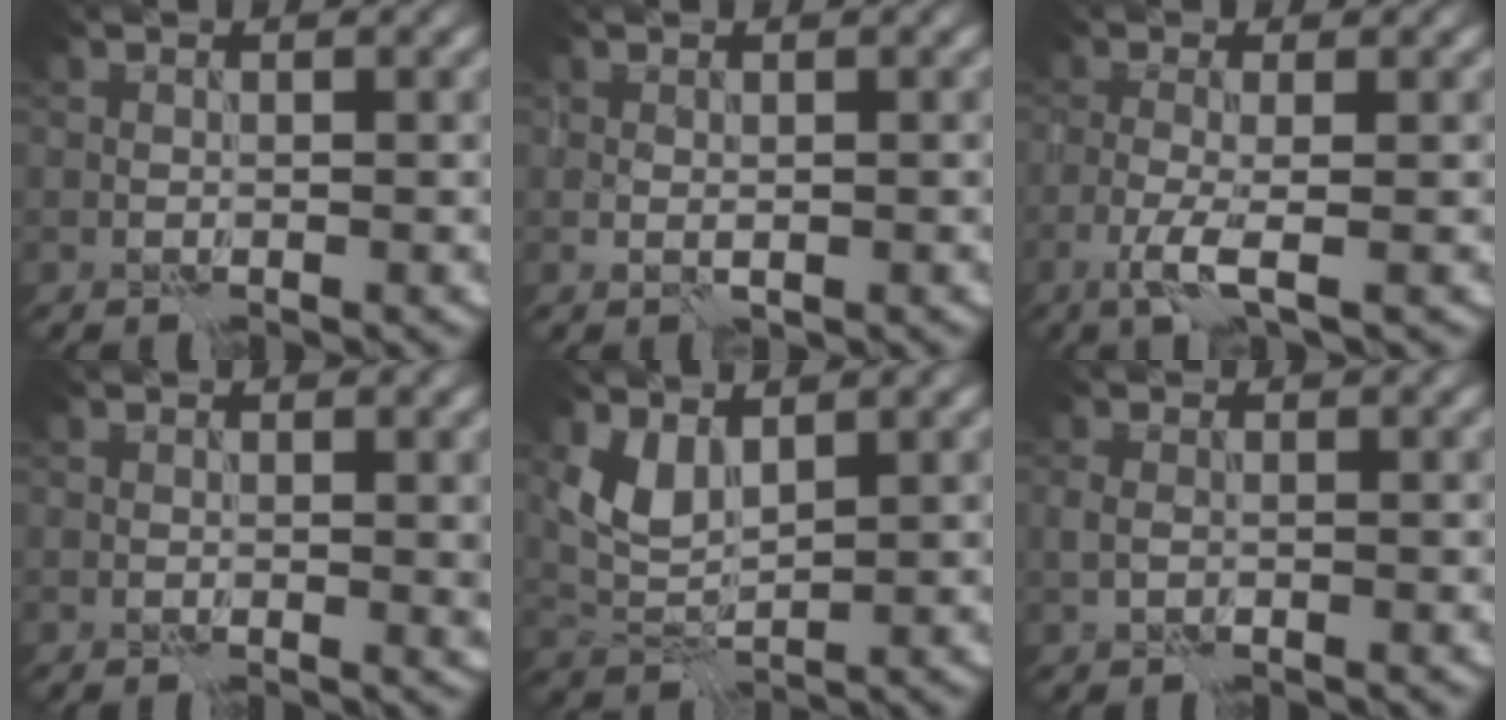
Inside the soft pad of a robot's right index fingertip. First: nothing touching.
{"total": 0.8, "force": [-0.1, 0.5, 0.7], "torque": [-0.015, -0.003, 0.002]}
{"total": 2.7, "force": [-1.1, 0.1, 2.5], "torque": [-0.054, 0.000, -0.028]}
{"total": 1.1, "force": [0.0, 0.5, 1.0], "torque": [-0.011, -0.003, 0.000]}
{"total": 2.7, "force": [1.9, 1.0, 1.7], "torque": [-0.044, -0.006, 0.046]}
{"total": 0.9, "force": [-0.4, 0.5, 0.7], "torque": [-0.021, 0.000, -0.007]}